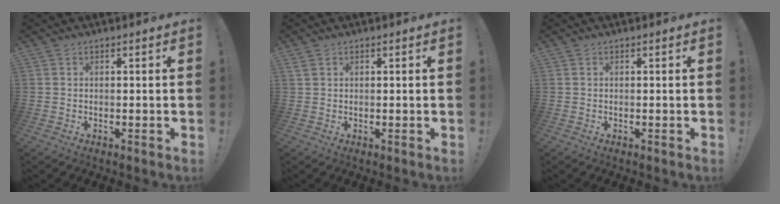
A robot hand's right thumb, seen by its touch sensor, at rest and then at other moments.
{"total": 1.3, "force": [0.9, 0.7, 0.6], "torque": [-0.006, -0.001, 0.016]}
{"total": 0.0}